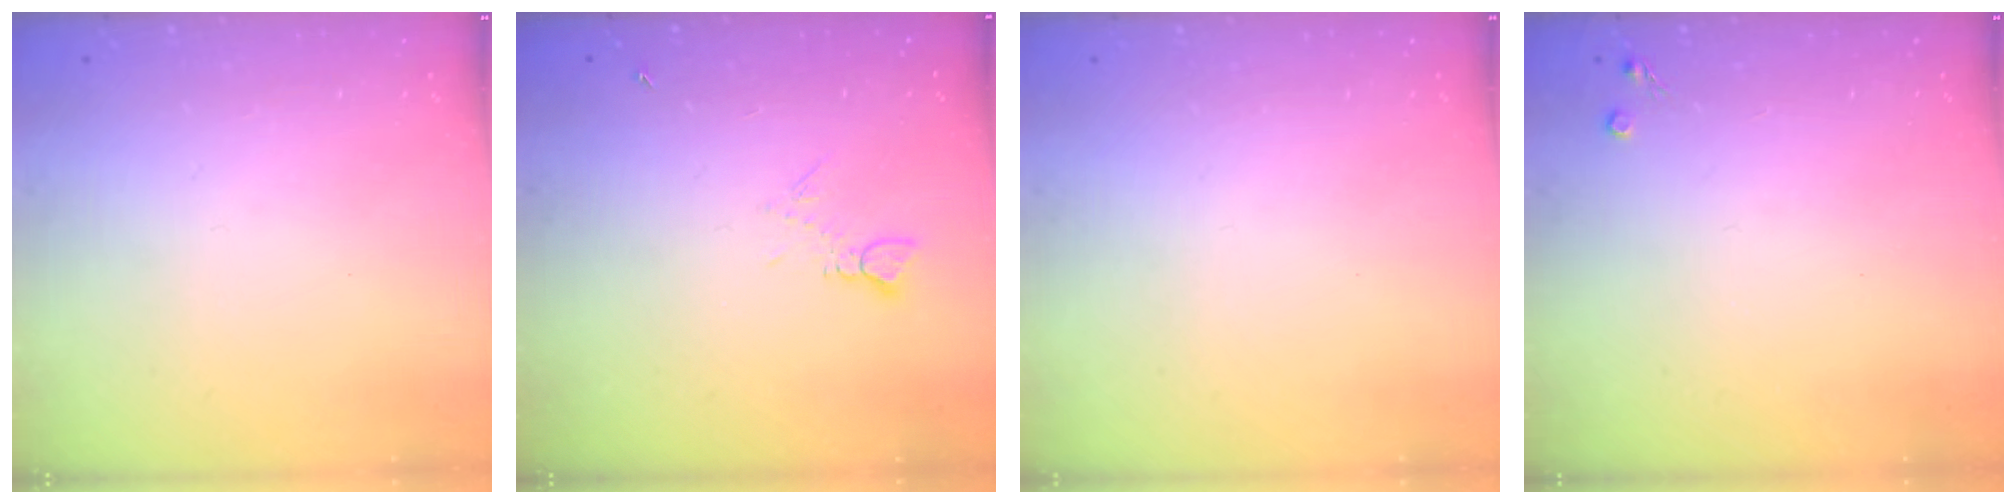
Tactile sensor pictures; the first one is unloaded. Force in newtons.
{"total": 5.6, "press": 5.6, "slide": 0.8}
{"total": 0.0}
{"total": 2.6, "press": 2.5, "slide": 0.4}